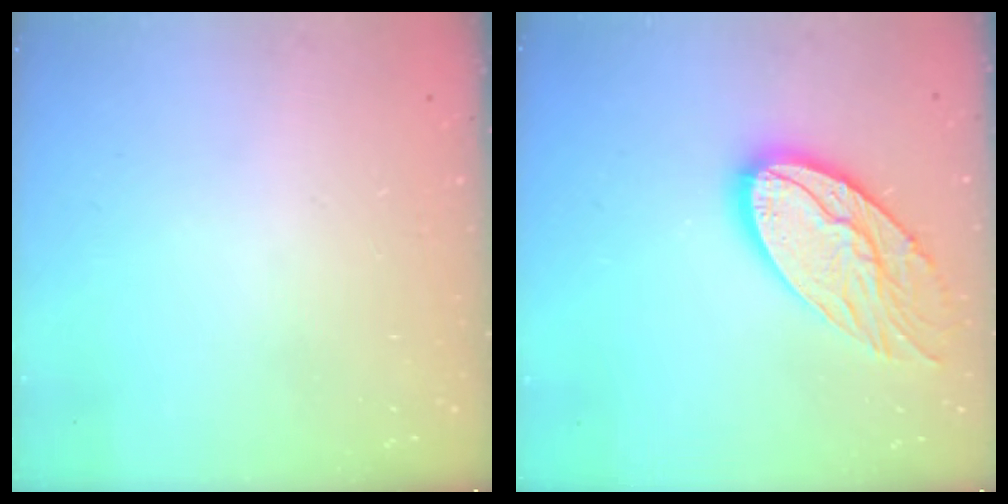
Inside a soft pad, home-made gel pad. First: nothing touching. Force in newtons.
{"total": 17.5, "press": 17.4, "slide": 1.5}